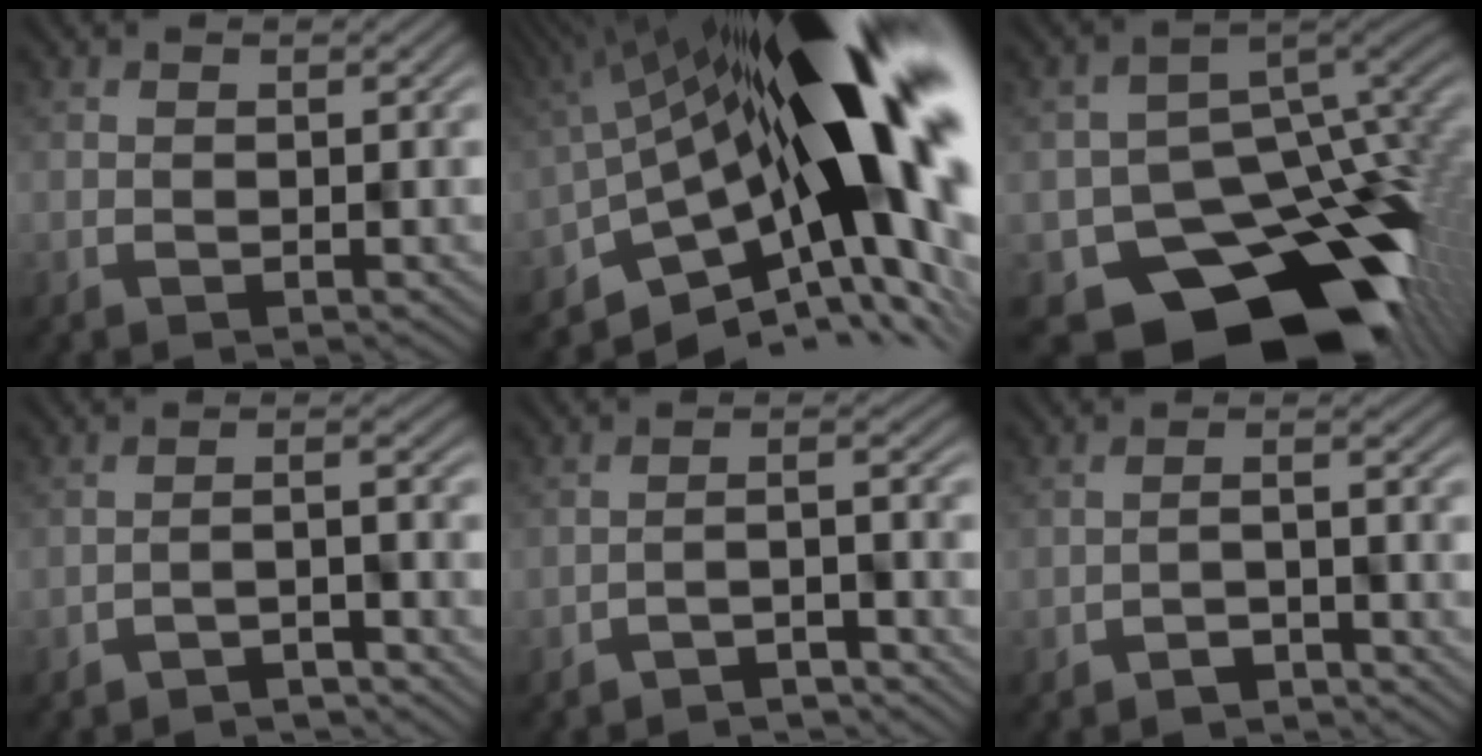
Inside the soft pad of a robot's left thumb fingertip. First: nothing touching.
{"total": 18.6, "force": [-1.5, 7.6, 17.0], "torque": [-0.253, -0.006, -0.042]}
{"total": 16.8, "force": [-8.2, 11.3, 9.3], "torque": [-0.133, -0.067, -0.110]}
{"total": 3.3, "force": [-2.9, 0.3, 1.4], "torque": [-0.014, 0.009, -0.050]}
{"total": 3.6, "force": [-3.2, 0.4, 1.6], "torque": [-0.016, 0.009, -0.055]}
{"total": 2.2, "force": [-2.1, 0.3, 0.8], "torque": [-0.013, 0.004, -0.035]}